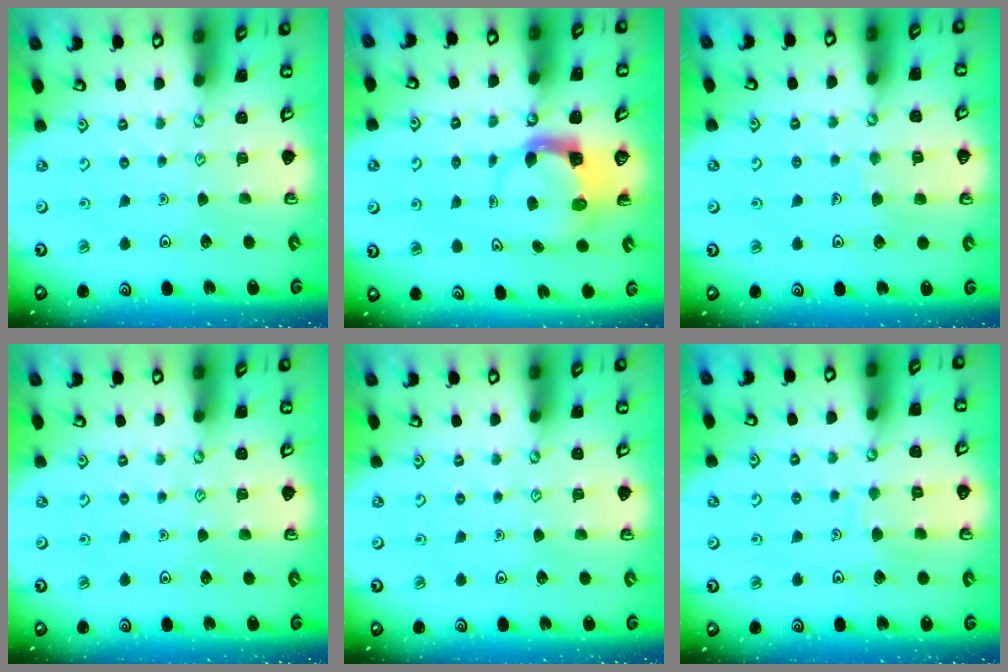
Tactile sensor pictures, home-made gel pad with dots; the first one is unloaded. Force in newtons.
{"total": 3.6, "press": 3.6, "slide": 0.5}
{"total": 5.1, "press": 5.0, "slide": 0.5}
{"total": 0.0}
{"total": 0.0}
{"total": 5.7, "press": 5.7, "slide": 0.4}